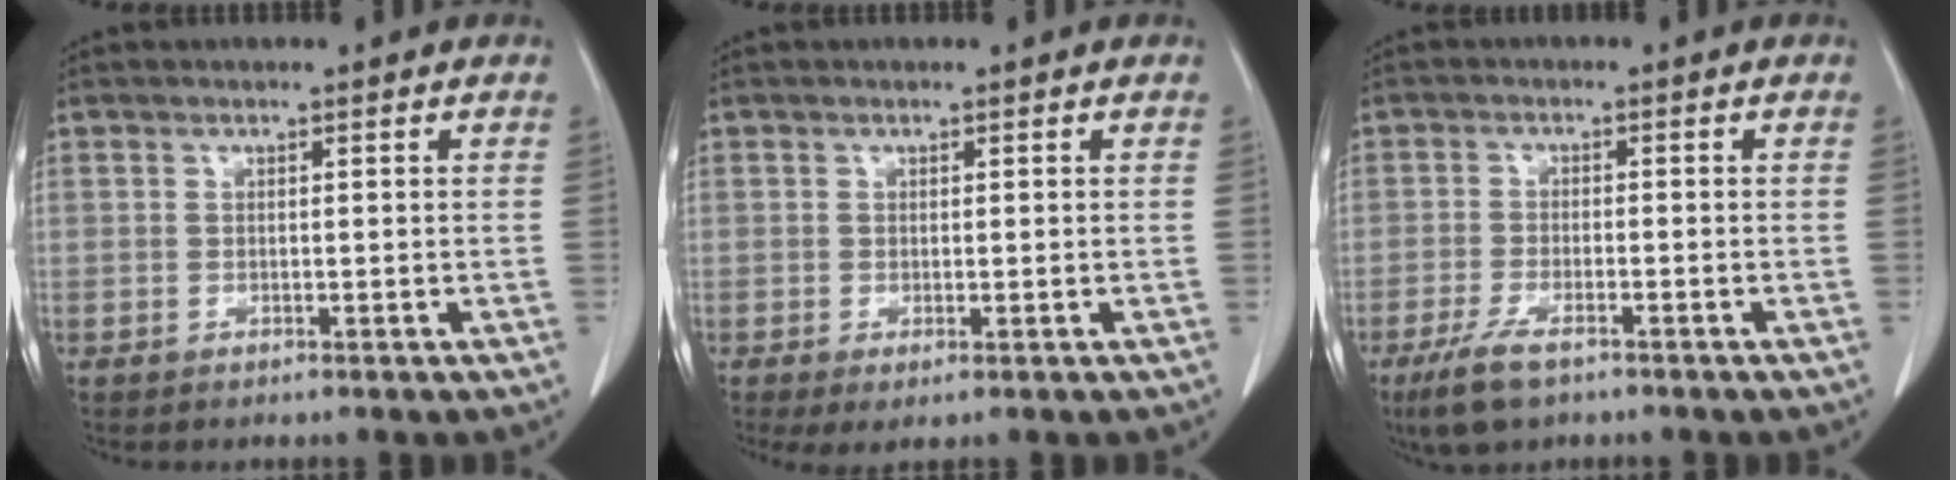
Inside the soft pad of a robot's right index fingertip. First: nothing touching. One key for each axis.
{"total": 2.2, "fx": -0.8, "fy": 0.7, "fz": 1.9, "tx": -0.034, "ty": -0.007, "tz": -0.009}
{"total": 5.9, "fx": -4.0, "fy": 1.6, "fz": 4.0, "tx": -0.087, "ty": -0.012, "tz": -0.069}